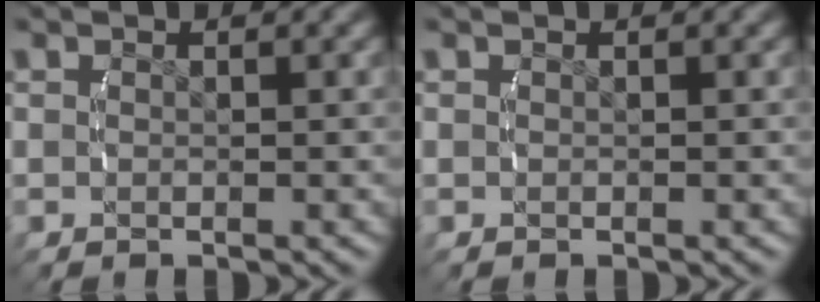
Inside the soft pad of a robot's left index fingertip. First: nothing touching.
{"total": 0.0}